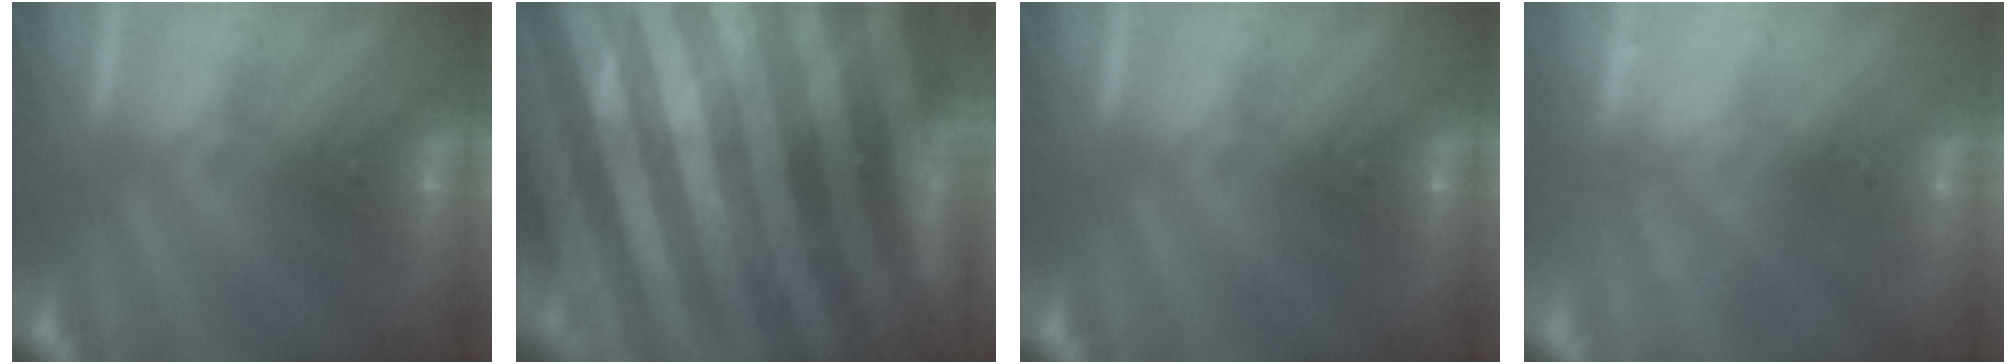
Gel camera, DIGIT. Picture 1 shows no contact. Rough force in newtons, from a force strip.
{"total": 7.8}
{"total": 0.0}
{"total": 2.2}